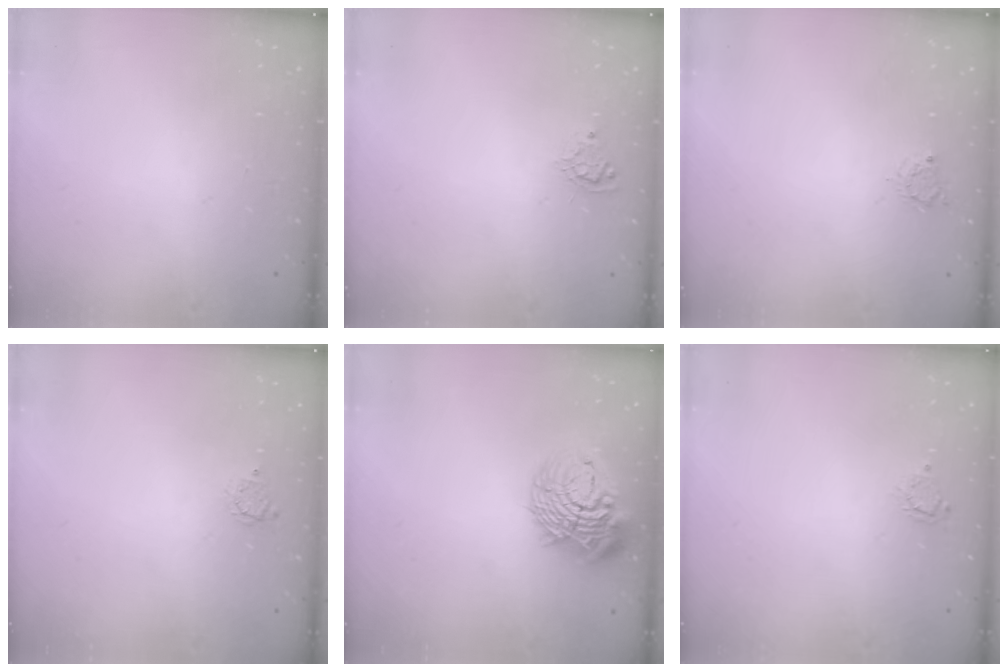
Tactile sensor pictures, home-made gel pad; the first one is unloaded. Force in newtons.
{"total": 5.4, "press": 5.4, "slide": 0.4}
{"total": 3.9, "press": 3.9, "slide": 0.2}
{"total": 2.7, "press": 2.7, "slide": 0.2}
{"total": 16.1, "press": 16.0, "slide": 1.8}
{"total": 2.8, "press": 2.8, "slide": 0.3}